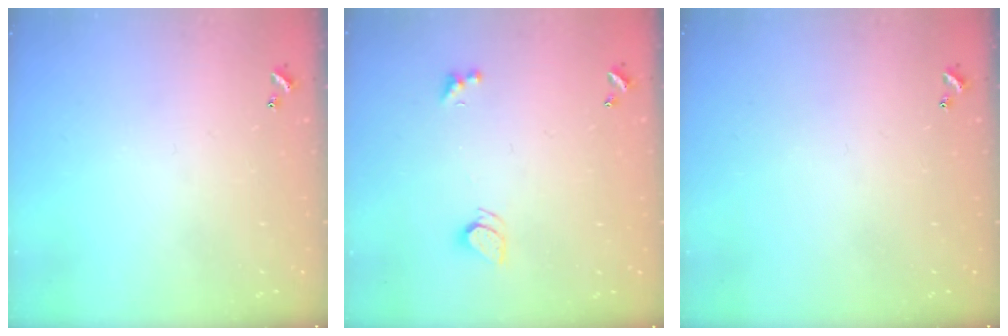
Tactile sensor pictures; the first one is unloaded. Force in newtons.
{"total": 2.0, "press": 1.9, "slide": 0.5}
{"total": 0.0}